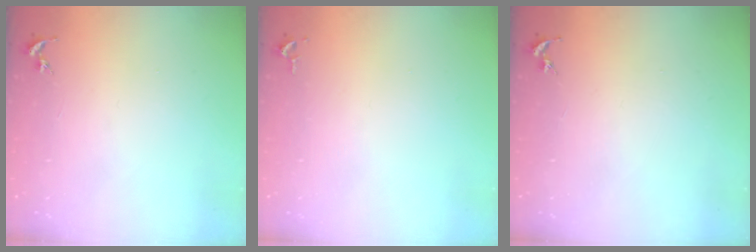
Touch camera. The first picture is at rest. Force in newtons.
{"total": 2.6, "press": 2.6, "slide": 0.4}
{"total": 0.0}